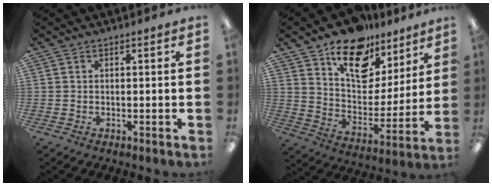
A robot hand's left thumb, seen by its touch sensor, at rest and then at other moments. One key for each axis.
{"total": 16.6, "fx": 12.0, "fy": 9.1, "fz": 6.9, "tx": -0.114, "ty": -0.081, "tz": 0.216}